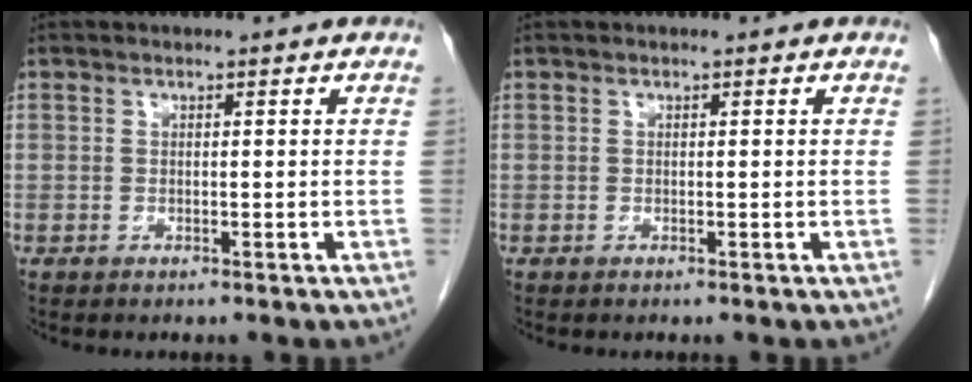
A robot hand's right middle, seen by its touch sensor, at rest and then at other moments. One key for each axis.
{"total": 0.0}